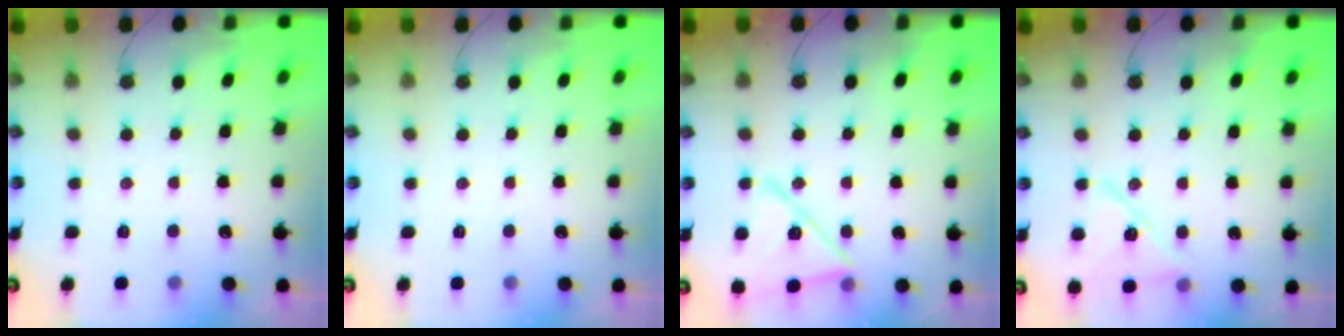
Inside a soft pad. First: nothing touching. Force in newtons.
{"total": 0.0}
{"total": 15.6, "press": 15.6, "slide": 0.8}
{"total": 13.4, "press": 13.4, "slide": 0.7}